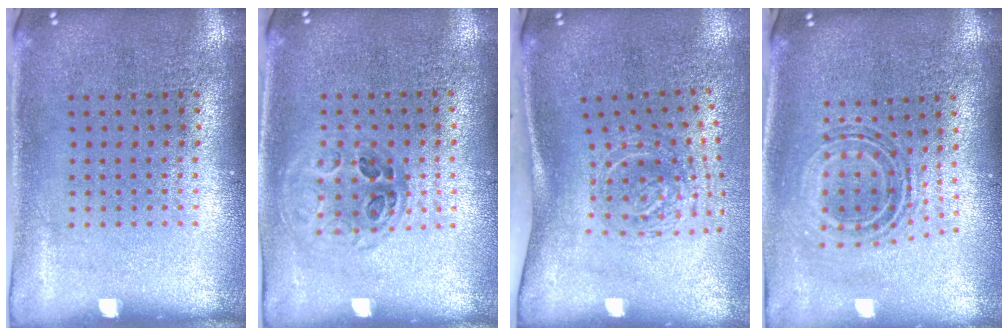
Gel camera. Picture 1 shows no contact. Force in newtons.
{"total": 0.9, "press": 0.9, "slide": 0.3}
{"total": 1.9, "press": 1.4, "slide": 1.4}
{"total": 0.8, "press": 0.8, "slide": 0.3}